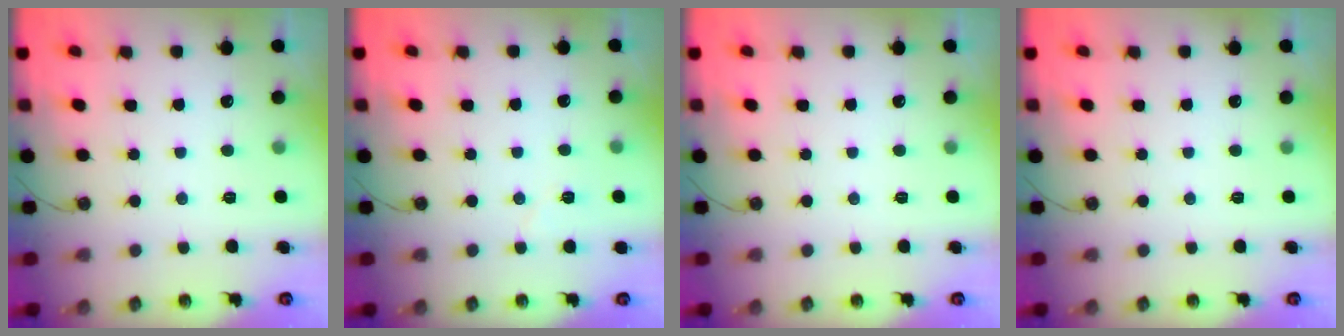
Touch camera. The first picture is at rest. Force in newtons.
{"total": 3.6, "press": 3.2, "slide": 1.6}
{"total": 0.0}
{"total": 0.0}